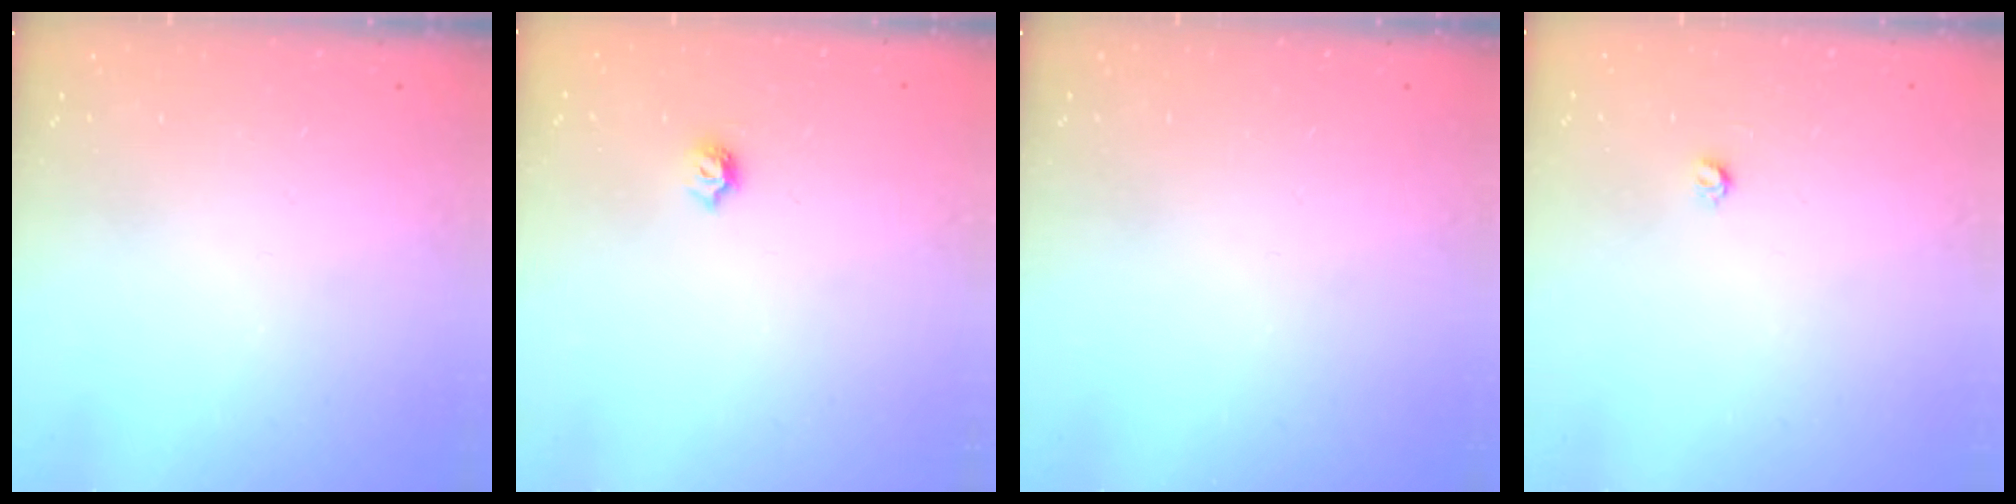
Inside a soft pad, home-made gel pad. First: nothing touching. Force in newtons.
{"total": 4.7, "press": 4.7, "slide": 0.8}
{"total": 0.0}
{"total": 3.0, "press": 3.0, "slide": 0.2}